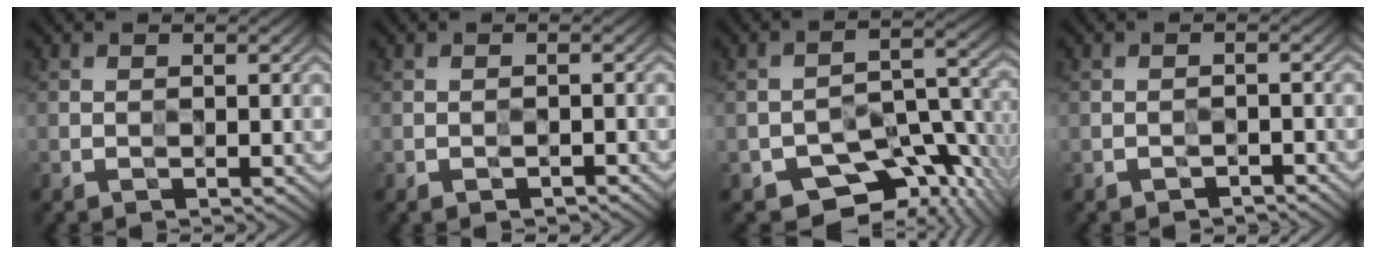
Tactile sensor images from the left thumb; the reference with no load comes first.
{"total": 1.1, "force": [-0.8, 0.6, 0.5], "torque": [-0.005, -0.001, -0.012]}
{"total": 10.0, "force": [-6.1, 5.3, 5.8], "torque": [-0.075, -0.016, -0.099]}
{"total": 1.5, "force": [-1.4, 0.5, 0.4], "torque": [-0.002, 0.002, -0.021]}